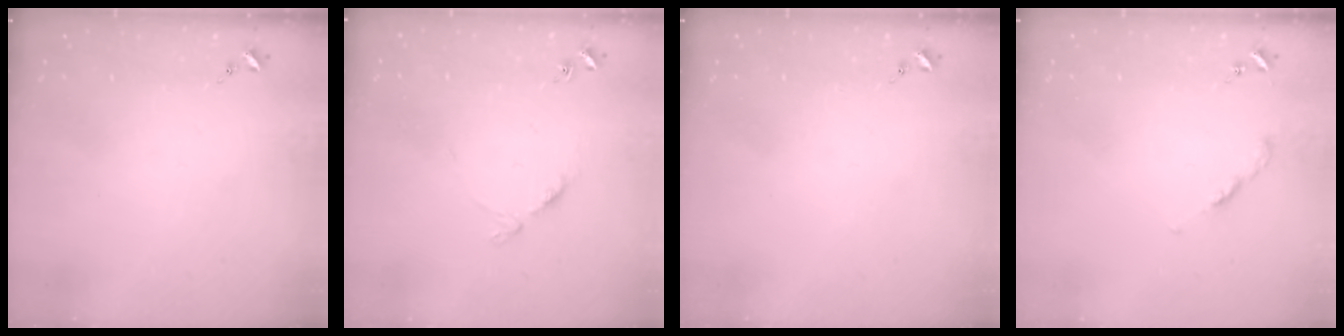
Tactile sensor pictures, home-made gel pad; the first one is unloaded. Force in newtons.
{"total": 5.5, "press": 5.5, "slide": 0.4}
{"total": 0.0}
{"total": 2.7, "press": 2.6, "slide": 0.3}